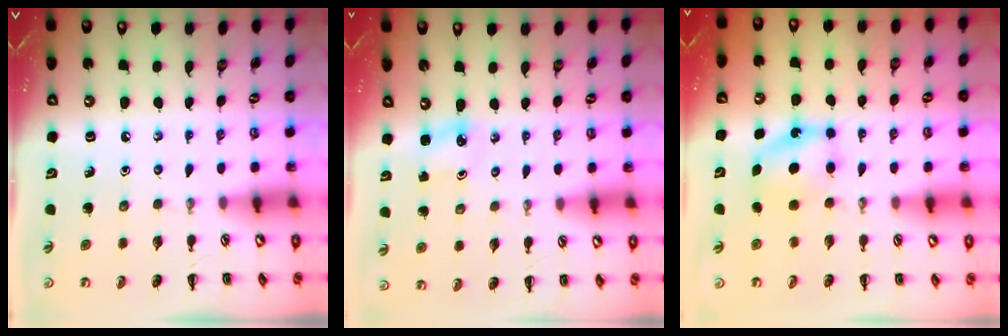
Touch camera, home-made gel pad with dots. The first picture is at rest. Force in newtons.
{"total": 1.9, "press": 1.8, "slide": 0.3}
{"total": 5.9, "press": 5.9, "slide": 1.0}